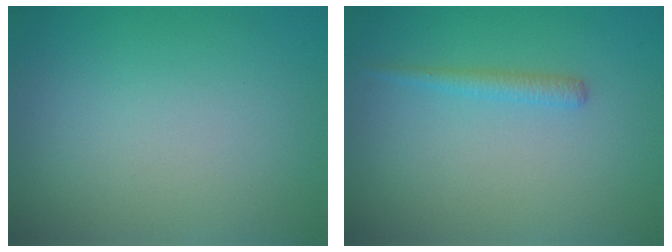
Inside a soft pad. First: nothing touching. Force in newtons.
{"total": 1.3, "press": 1.3, "slide": 0.1}